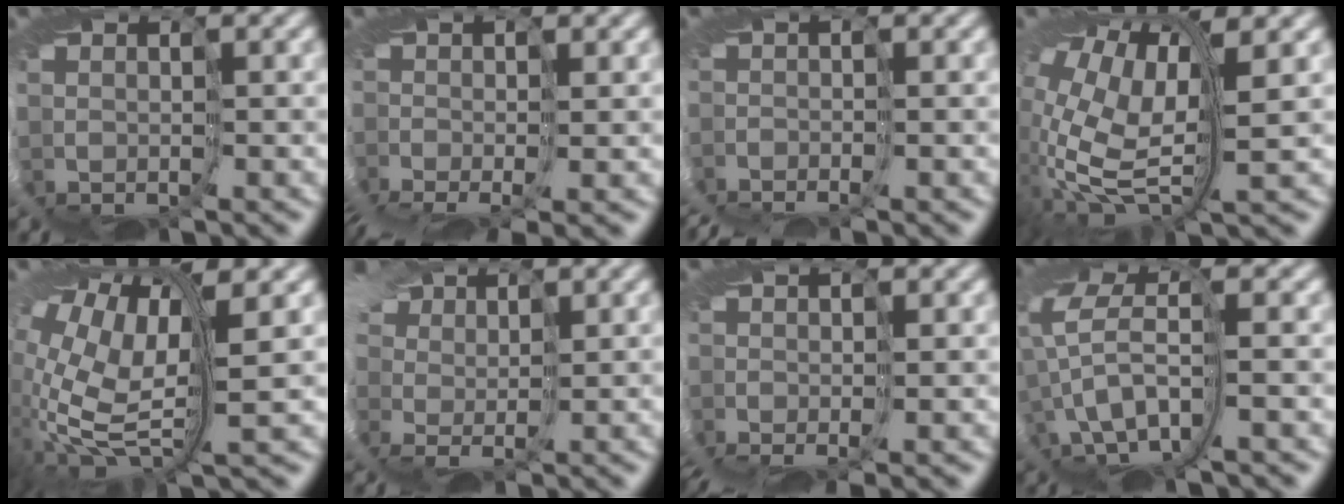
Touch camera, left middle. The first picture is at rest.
{"total": 7.3, "force": [-2.2, 3.5, 6.0], "torque": [-0.121, -0.015, -0.024]}
{"total": 3.5, "force": [-3.1, 0.3, 1.6], "torque": [-0.035, -0.009, -0.057]}
{"total": 12.2, "force": [0.1, 6.0, 10.6], "torque": [-0.228, -0.030, 0.020]}
{"total": 11.4, "force": [1.0, 5.2, 10.1], "torque": [-0.222, -0.022, 0.030]}
{"total": 8.0, "force": [3.1, 5.8, 4.7], "torque": [-0.105, 0.020, 0.025]}
{"total": 4.7, "force": [-1.0, 1.8, 4.2], "torque": [-0.085, -0.006, -0.019]}
{"total": 6.1, "force": [-0.5, 2.1, 5.7], "torque": [-0.128, 0.003, -0.028]}